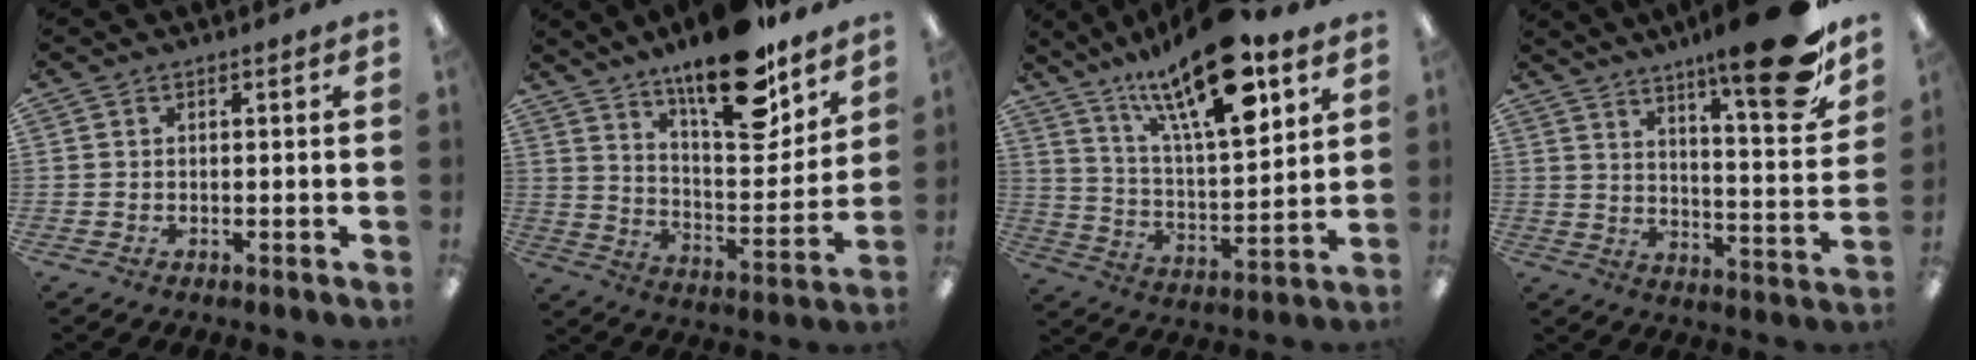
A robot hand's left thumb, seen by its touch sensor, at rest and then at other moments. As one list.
[{"total": 20.9, "force": [15.5, 6.6, 12.2], "torque": [-0.177, -0.107, 0.257]}, {"total": 22.4, "force": [14.4, 7.5, 15.3], "torque": [-0.260, -0.074, 0.240]}, {"total": 19.6, "force": [13.5, 3.6, 13.7], "torque": [-0.192, -0.096, 0.210]}]